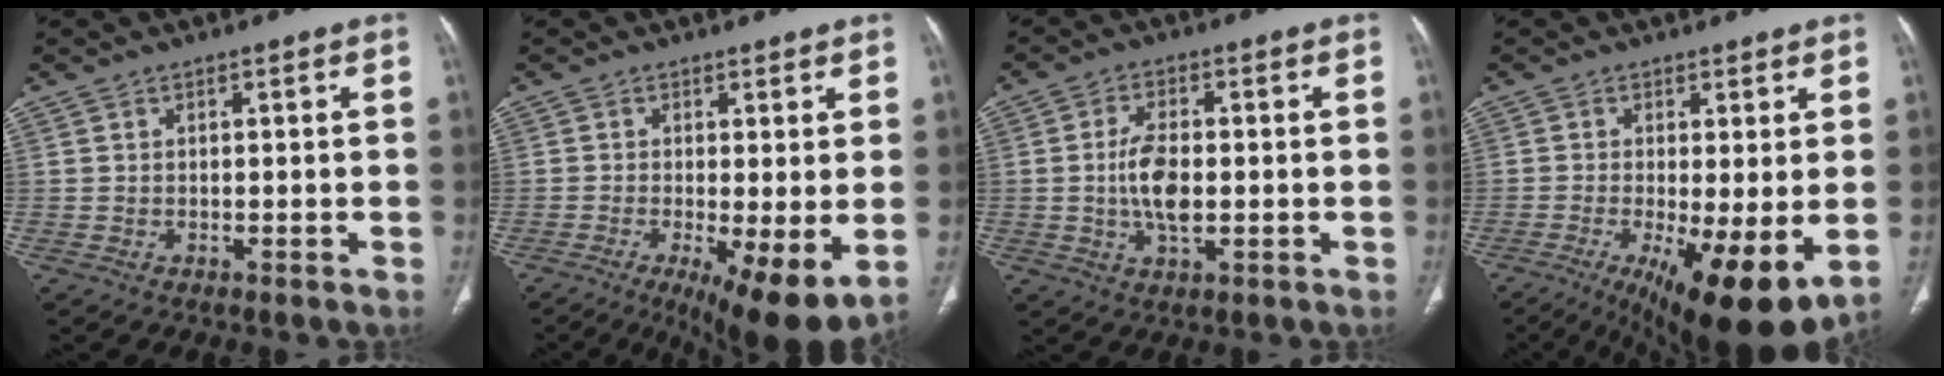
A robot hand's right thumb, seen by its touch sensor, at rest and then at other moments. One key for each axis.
{"total": 11.0, "fx": -2.8, "fy": 3.1, "fz": 10.2, "tx": -0.161, "ty": -0.024, "tz": -0.038}
{"total": 7.5, "fx": -0.5, "fy": 3.6, "fz": 6.5, "tx": -0.129, "ty": 0.001, "tz": -0.010}
{"total": 14.0, "fx": -3.8, "fy": 3.9, "fz": 12.9, "tx": -0.183, "ty": -0.025, "tz": -0.047}